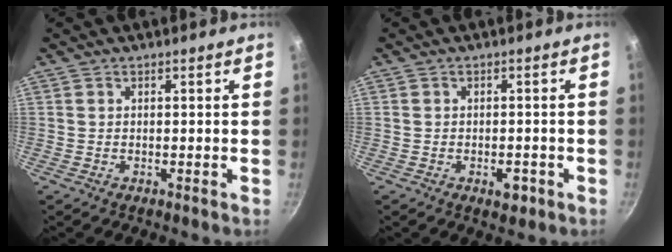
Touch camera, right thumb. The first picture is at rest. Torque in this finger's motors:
{"motor_torque": [0.83, 0.31, 0.95, -0.12, 0.00]}